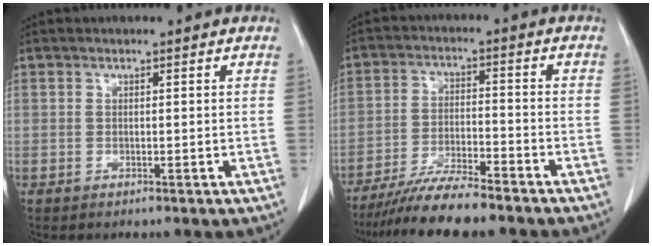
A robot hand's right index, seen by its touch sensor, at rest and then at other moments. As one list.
[{"total": 9.4, "force": [-8.2, 0.4, 4.6], "torque": [-0.077, -0.019, -0.142]}]